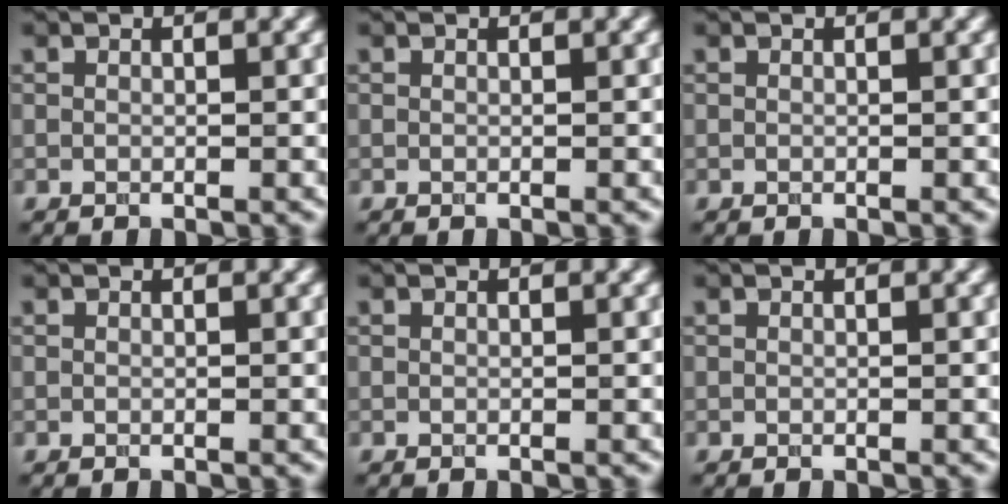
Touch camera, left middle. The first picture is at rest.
{"total": 0.0}
{"total": 0.0}
{"total": 0.0}
{"total": 0.0}
{"total": 0.0}